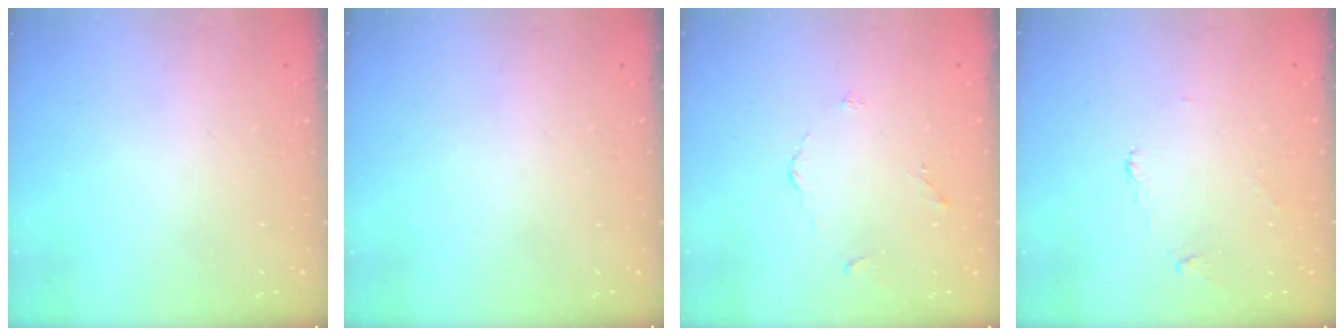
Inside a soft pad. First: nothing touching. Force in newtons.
{"total": 0.0}
{"total": 3.3, "press": 3.3, "slide": 0.6}
{"total": 1.9, "press": 1.8, "slide": 0.3}